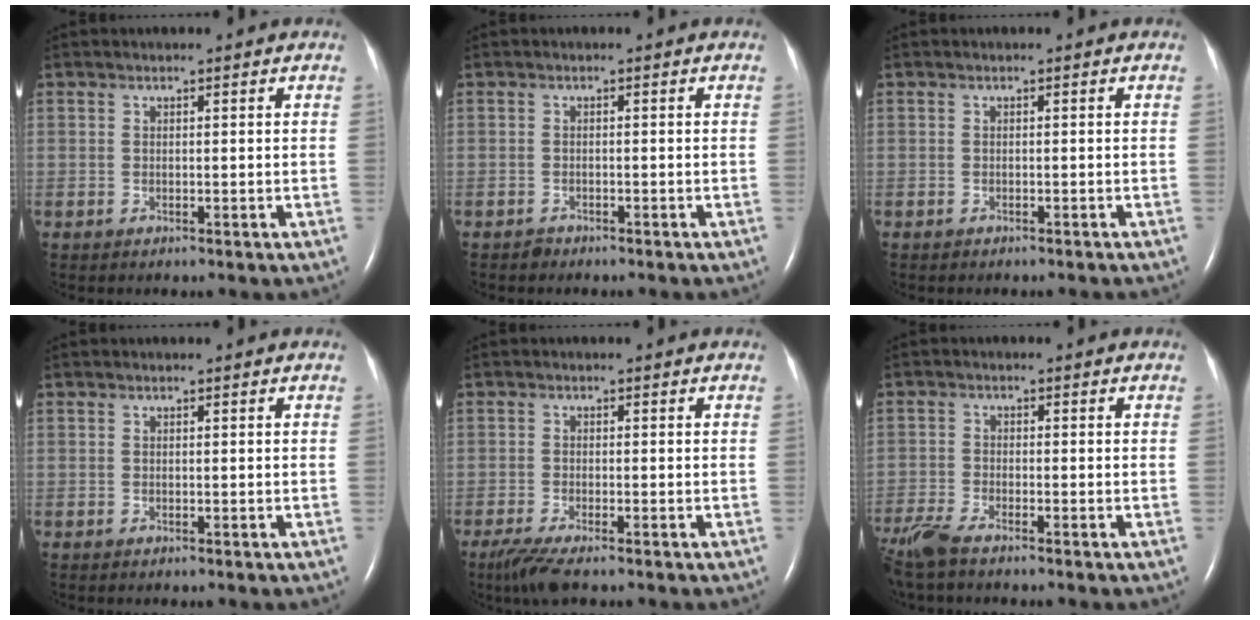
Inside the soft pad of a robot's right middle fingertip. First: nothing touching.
{"total": 0.8, "force": [-0.7, 0.3, -0.1], "torque": [-0.002, 0.000, -0.015]}
{"total": 1.5, "force": [-1.4, 0.3, 0.4], "torque": [-0.009, -0.003, -0.017]}
{"total": 0.0}
{"total": 4.3, "force": [-3.1, 0.5, 3.0], "torque": [-0.064, -0.014, -0.057]}
{"total": 5.5, "force": [-4.7, 0.7, 2.8], "torque": [-0.067, -0.019, -0.094]}